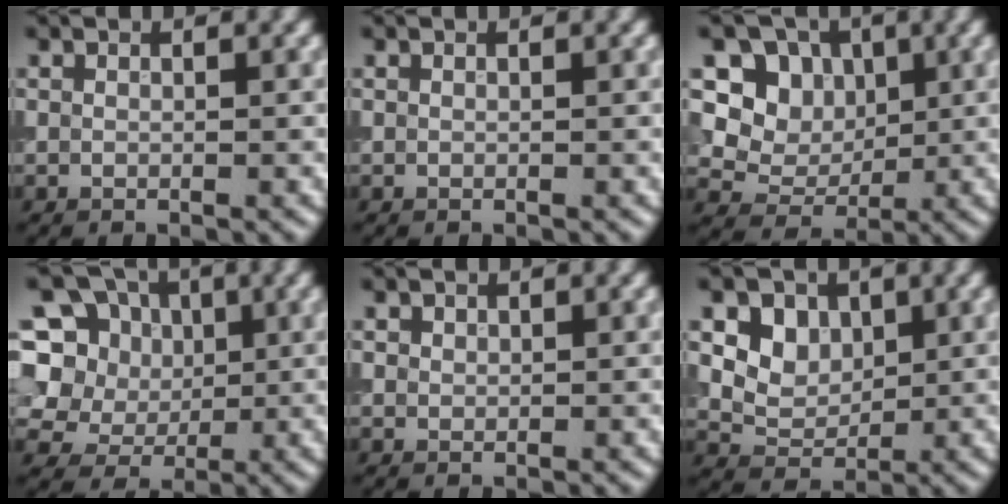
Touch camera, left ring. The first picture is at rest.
{"total": 0.0}
{"total": 6.4, "force": [2.4, 5.4, 2.4], "torque": [-0.047, -0.005, 0.036]}
{"total": 9.6, "force": [3.3, 7.8, 4.5], "torque": [-0.095, 0.026, 0.025]}
{"total": 0.8, "force": [0.5, 0.6, 0.0], "torque": [0.003, -0.001, 0.003]}
{"total": 5.2, "force": [2.2, 4.1, 2.3], "torque": [-0.054, -0.005, 0.050]}